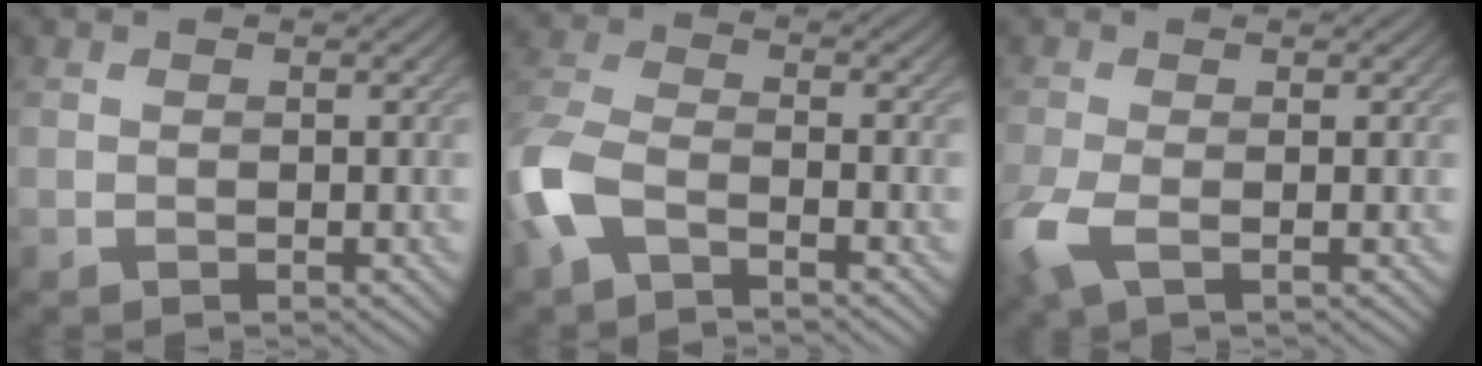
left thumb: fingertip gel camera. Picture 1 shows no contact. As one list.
[{"total": 6.7, "force": [-3.4, 3.1, 4.8], "torque": [-0.126, -0.006, -0.091]}, {"total": 4.6, "force": [-1.7, 1.7, 3.9], "torque": [-0.104, -0.009, -0.041]}]